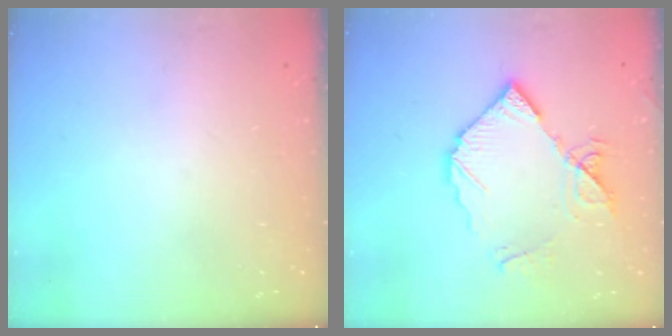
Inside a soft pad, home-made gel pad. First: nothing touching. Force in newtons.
{"total": 11.8, "press": 11.7, "slide": 1.3}